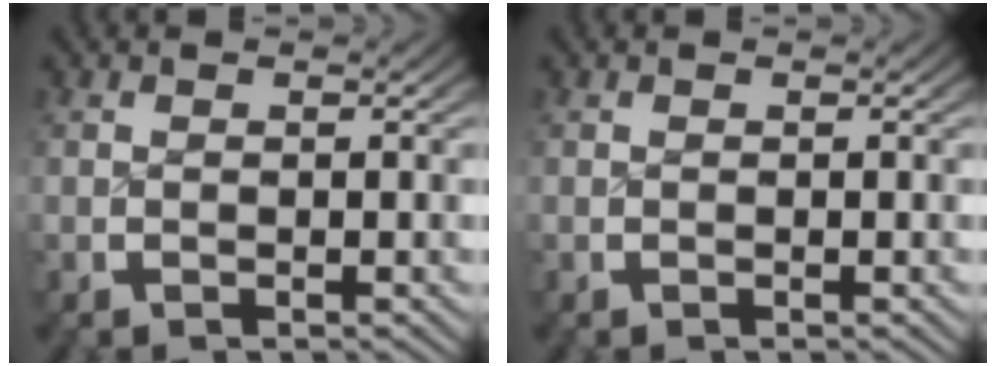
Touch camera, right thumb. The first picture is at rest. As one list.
[{"total": 0.0}]